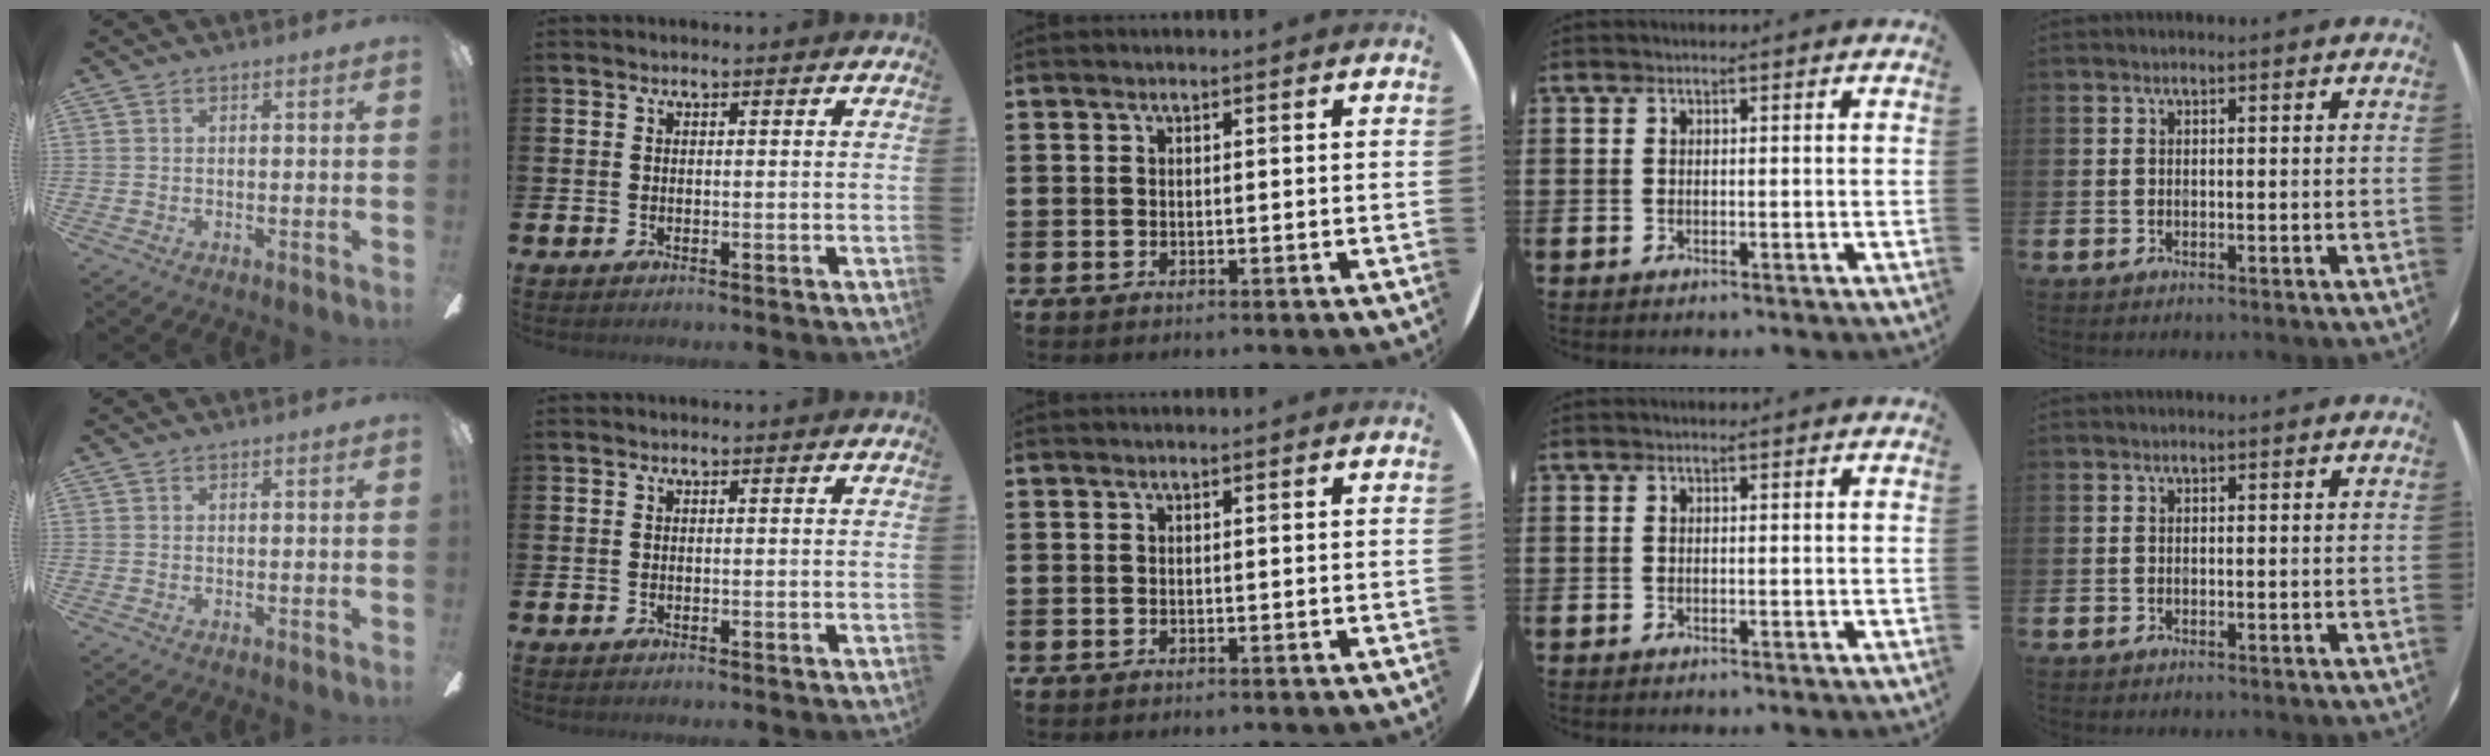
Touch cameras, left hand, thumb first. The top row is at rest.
{}